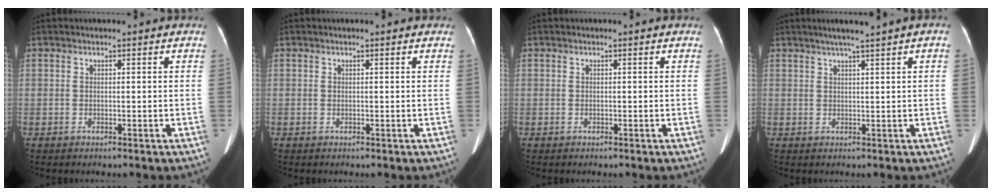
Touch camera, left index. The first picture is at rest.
{"total": 0.8, "force": [0.7, 0.3, 0.2], "torque": [-0.003, 0.022, 0.008]}
{"total": 0.0}
{"total": 3.6, "force": [2.1, -0.3, 2.8], "torque": [-0.048, 0.010, 0.037]}